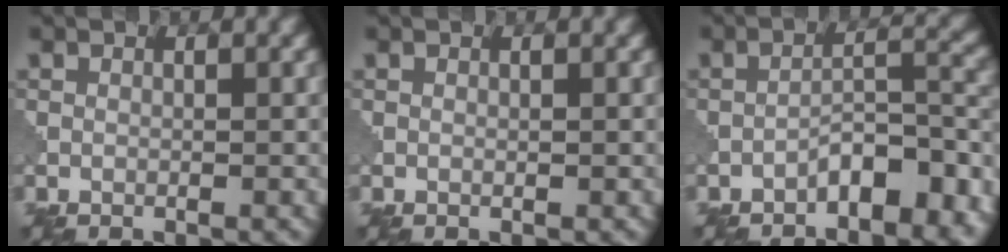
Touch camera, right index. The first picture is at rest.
{"total": 0.0}
{"total": 5.7, "force": [-3.7, 2.1, 3.8], "torque": [-0.048, 0.018, -0.059]}